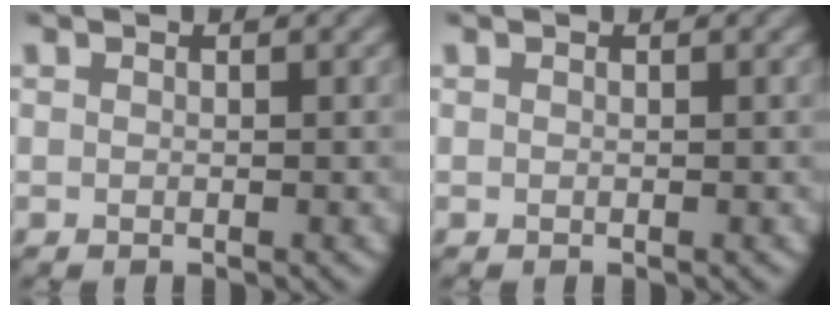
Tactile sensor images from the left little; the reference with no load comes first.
{"total": 0.0}